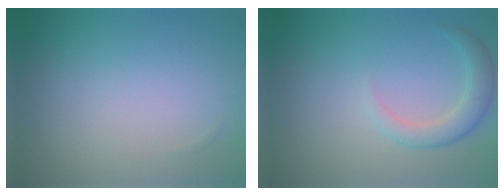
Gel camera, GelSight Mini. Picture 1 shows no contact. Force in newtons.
{"total": 2.7, "press": 2.7, "slide": 0.1}